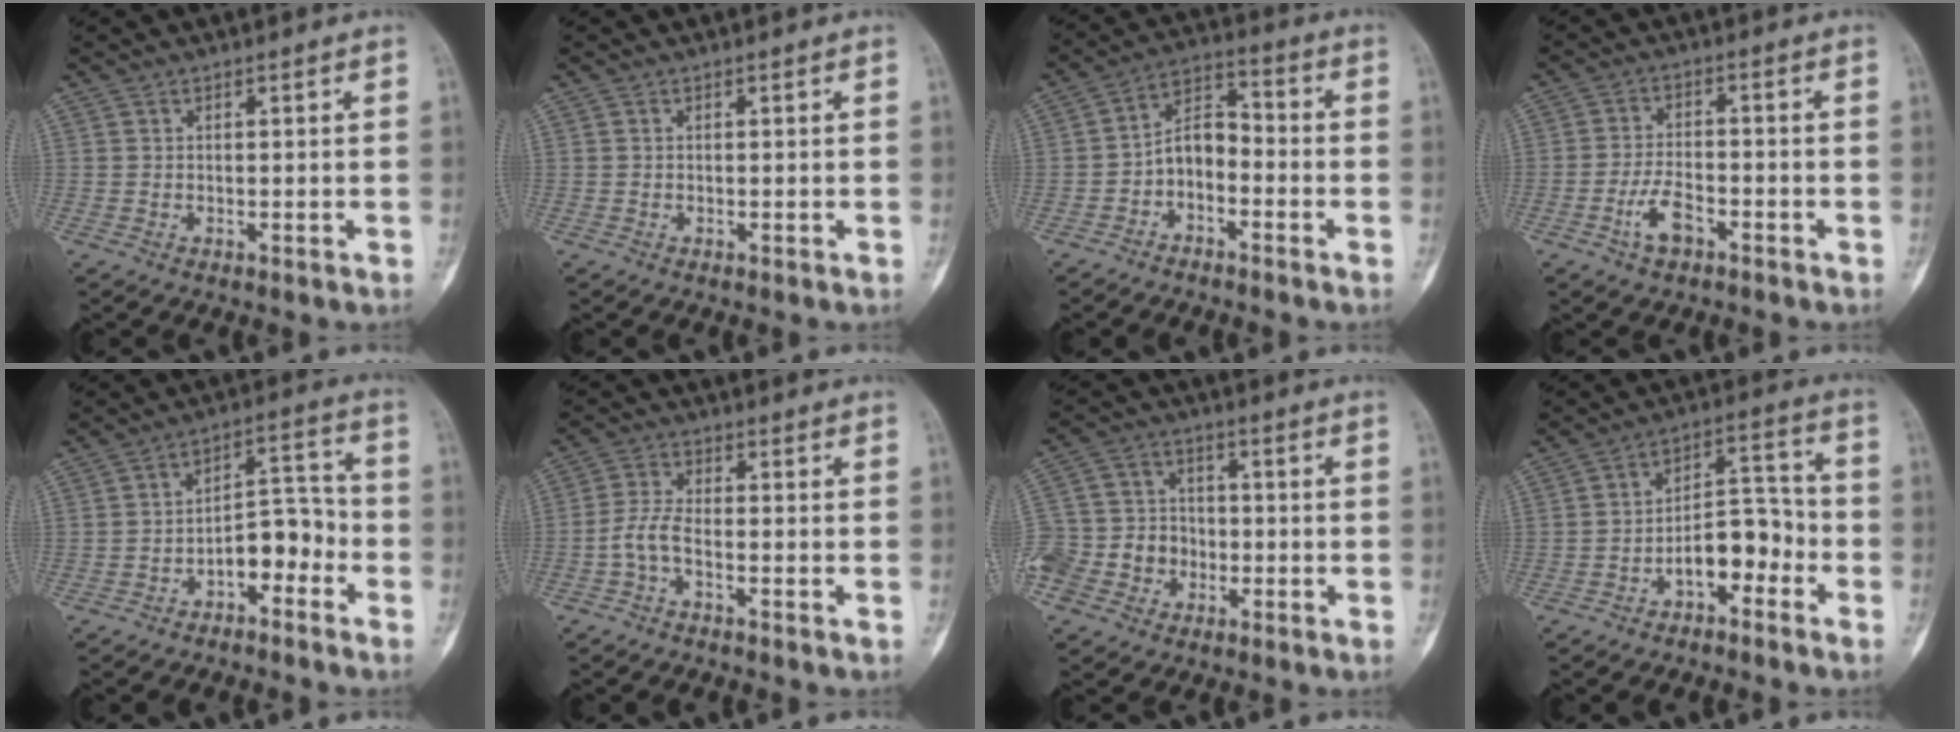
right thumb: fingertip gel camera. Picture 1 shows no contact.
{"total": 0.0}
{"total": 7.3, "force": [-2.9, 4.7, 4.8], "torque": [-0.070, 0.046, -0.064]}
{"total": 5.3, "force": [-2.9, 2.7, 3.5], "torque": [-0.068, 0.022, -0.057]}
{"total": 8.6, "force": [-4.1, 4.8, 5.9], "torque": [-0.065, 0.057, -0.068]}
{"total": 4.2, "force": [-2.0, 1.5, 3.3], "torque": [-0.076, 0.020, -0.047]}
{"total": 13.7, "force": [-5.0, 11.2, 5.9], "torque": [-0.107, 0.046, -0.092]}
{"total": 9.3, "force": [-4.1, 5.1, 6.6], "torque": [-0.080, 0.055, -0.072]}